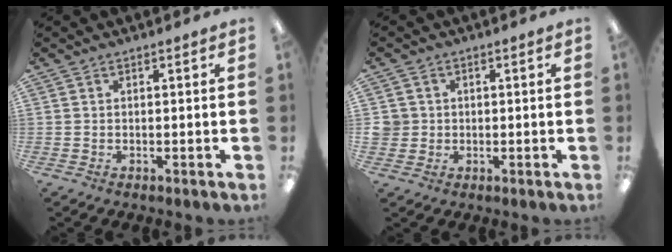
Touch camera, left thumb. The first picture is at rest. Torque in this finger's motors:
{"motor_torque": [-0.04, 0.04, 0.44, 0.13, 0.00]}